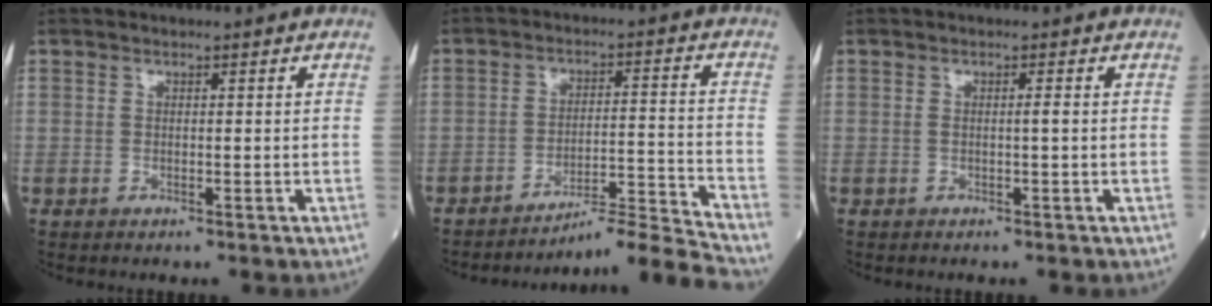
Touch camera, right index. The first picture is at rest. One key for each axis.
{"total": 10.4, "fx": -9.6, "fy": -3.9, "fz": 0.5, "tx": 0.000, "ty": 0.022, "tz": -0.159}
{"total": 0.9, "fx": -0.1, "fy": -0.2, "fz": 0.8, "tx": -0.015, "ty": 0.000, "tz": -0.002}